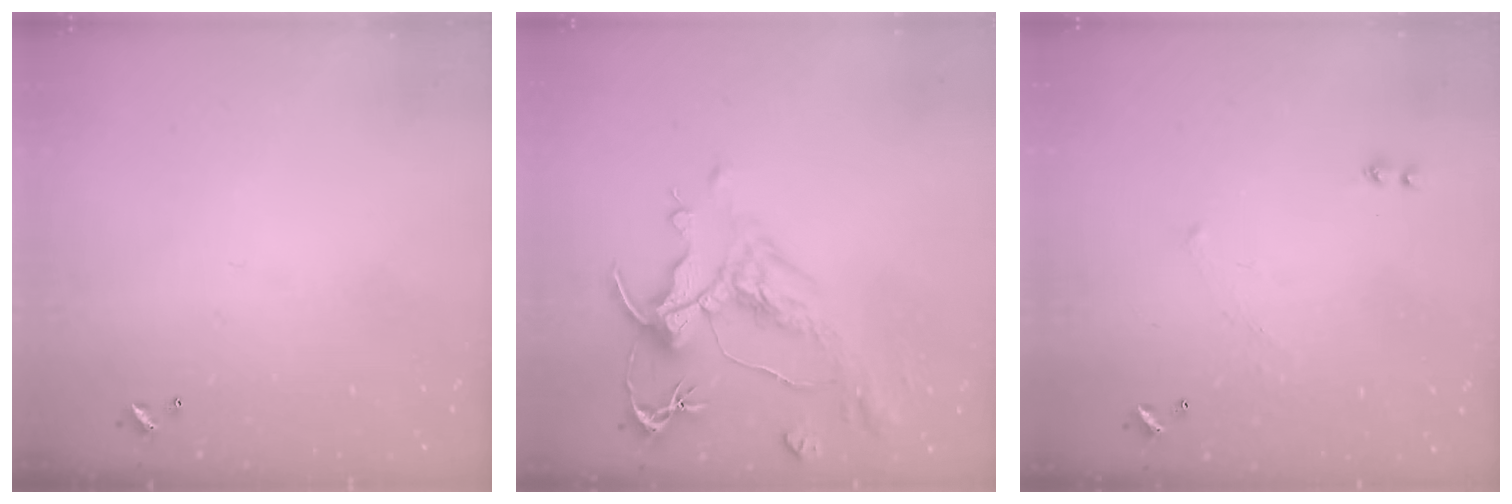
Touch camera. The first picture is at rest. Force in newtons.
{"total": 1.8, "press": 1.2, "slide": 1.4}
{"total": 1.1, "press": 0.9, "slide": 0.5}